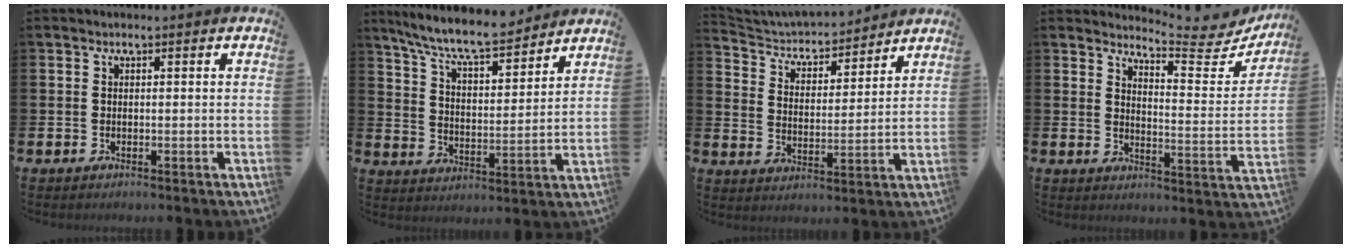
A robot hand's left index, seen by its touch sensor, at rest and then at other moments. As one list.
[{"total": 8.8, "force": [8.2, 1.2, 3.1], "torque": [-0.096, -0.047, 0.146]}, {"total": 4.6, "force": [4.3, 1.5, 0.5], "torque": [-0.042, -0.035, 0.069]}, {"total": 6.0, "force": [5.8, 0.5, 1.3], "torque": [-0.024, -0.055, 0.093]}]